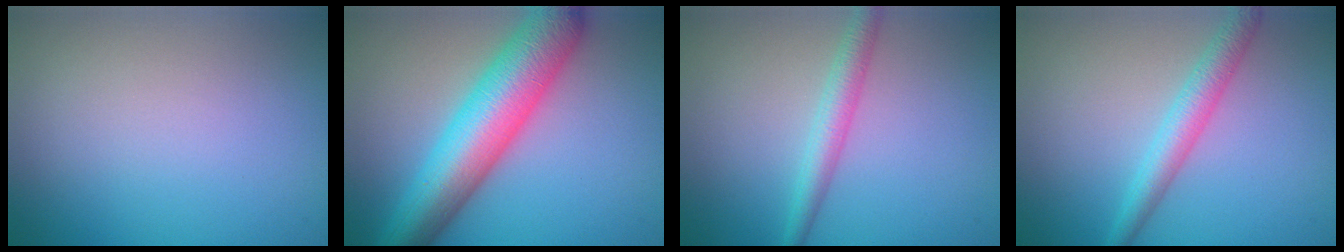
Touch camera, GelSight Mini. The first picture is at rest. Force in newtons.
{"total": 9.5, "press": 9.5, "slide": 0.2}
{"total": 2.5, "press": 2.5, "slide": 0.0}
{"total": 2.9, "press": 2.9, "slide": 0.0}